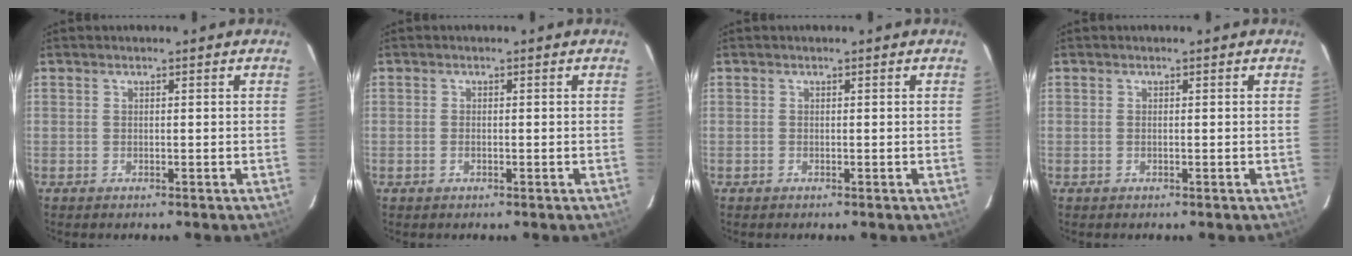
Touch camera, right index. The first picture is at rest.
{"total": 0.9, "force": [-0.4, 0.5, 0.6], "torque": [-0.011, 0.000, -0.007]}
{"total": 0.0}
{"total": 0.0}